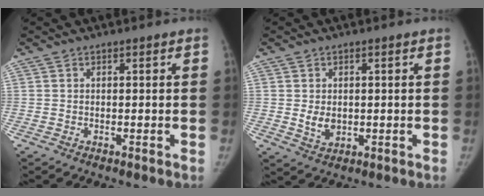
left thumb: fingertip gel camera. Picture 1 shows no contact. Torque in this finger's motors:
{"motor_torque": [-0.15, 0.25, -0.08, 0.07, 0.00]}